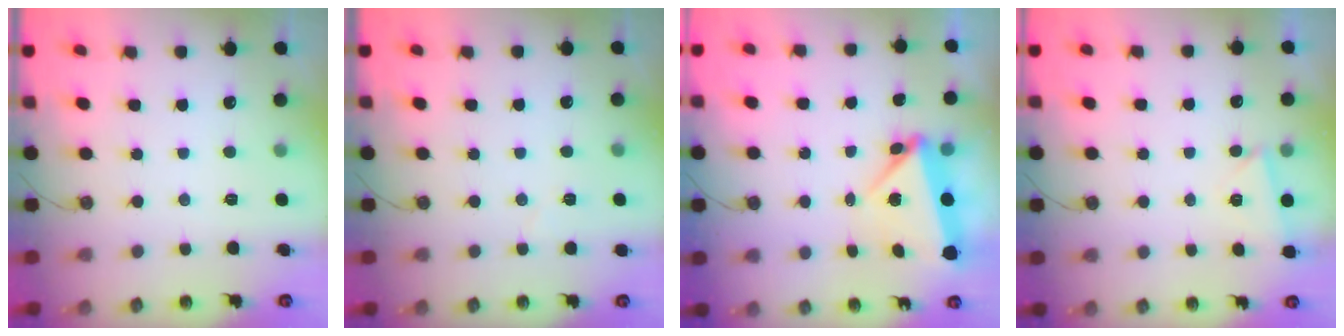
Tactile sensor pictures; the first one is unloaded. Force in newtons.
{"total": 3.3, "press": 2.6, "slide": 2.1}
{"total": 5.7, "press": 5.7, "slide": 0.3}
{"total": 2.9, "press": 2.8, "slide": 0.6}